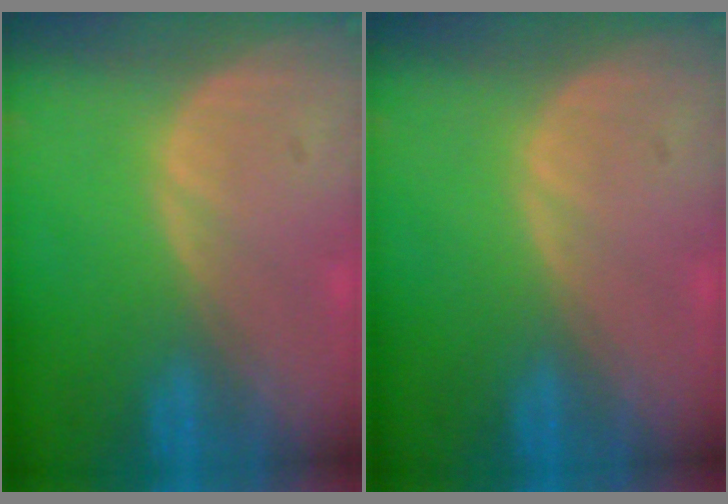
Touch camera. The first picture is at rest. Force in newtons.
{"total": 0.0}